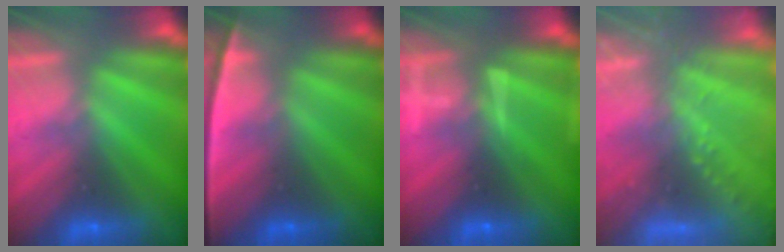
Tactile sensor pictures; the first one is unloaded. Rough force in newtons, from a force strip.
{"total": 2.4}
{"total": 7.0}
{"total": 11.8}